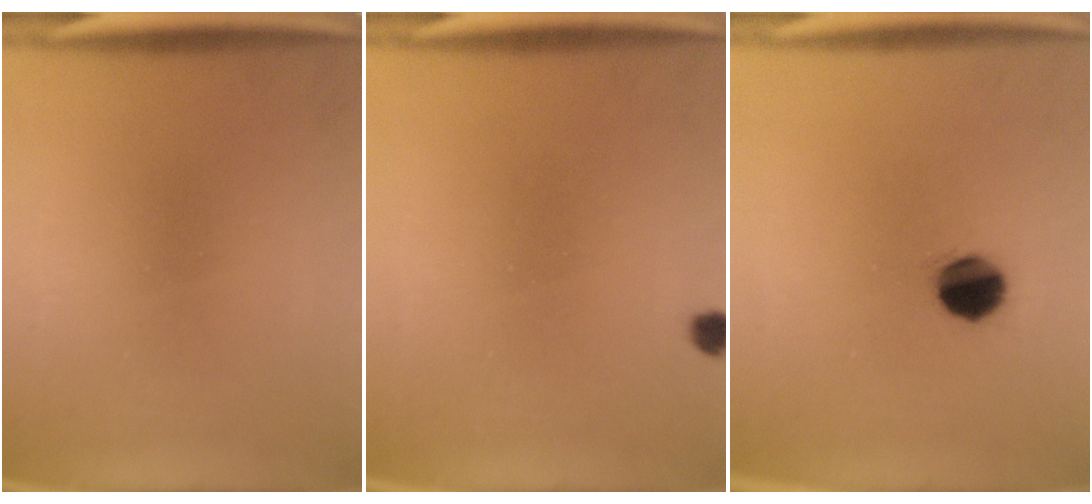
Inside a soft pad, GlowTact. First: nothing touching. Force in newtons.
{"total": 1.4}
{"total": 7.6}